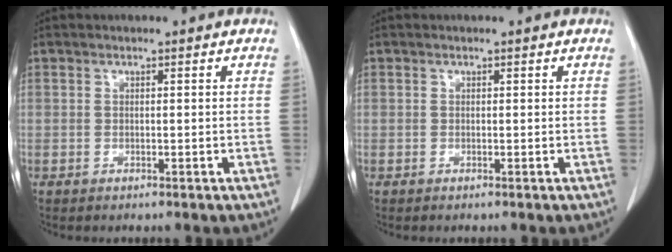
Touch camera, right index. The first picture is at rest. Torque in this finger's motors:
{"motor_torque": [-0.14, 0.14, -0.20, -0.06]}